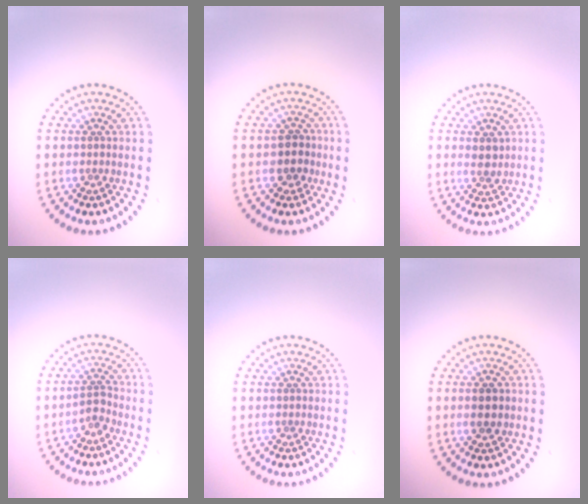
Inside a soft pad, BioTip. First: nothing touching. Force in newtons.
{"total": 2.2, "press": 2.0, "slide": 0.9}
{"total": 1.5, "press": 1.4, "slide": 0.6}
{"total": 1.6, "press": 1.2, "slide": 1.1}
{"total": 0.0}
{"total": 2.1, "press": 2.1, "slide": 0.1}